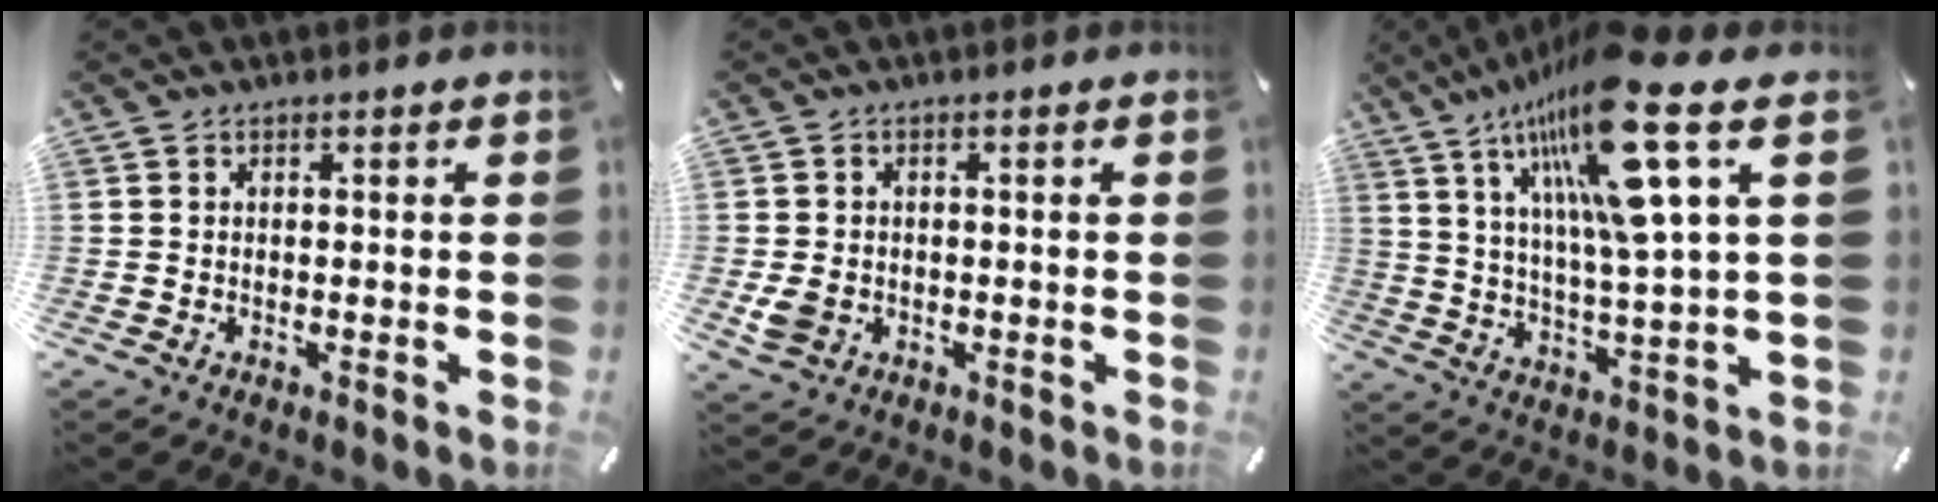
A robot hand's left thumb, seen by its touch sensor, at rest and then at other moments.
{"total": 3.6, "force": [-0.6, 3.1, 1.7], "torque": [-0.036, -0.002, -0.014]}
{"total": 20.2, "force": [11.9, 3.0, 16.1], "torque": [-0.304, -0.066, 0.178]}